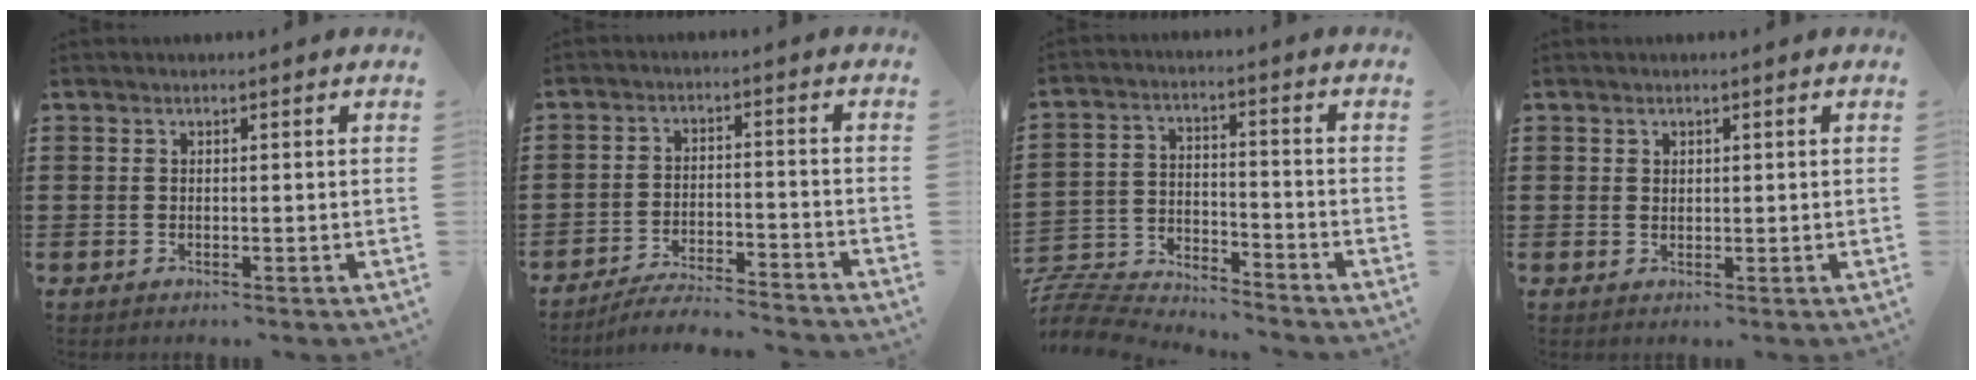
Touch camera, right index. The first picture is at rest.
{"total": 5.0, "force": [-4.8, -0.6, 1.2], "torque": [-0.024, -0.003, -0.096]}
{"total": 7.1, "force": [-7.0, 0.2, 0.4], "torque": [-0.021, 0.003, -0.145]}
{"total": 0.8, "force": [0.8, 0.1, 0.1], "torque": [0.002, 0.002, 0.017]}